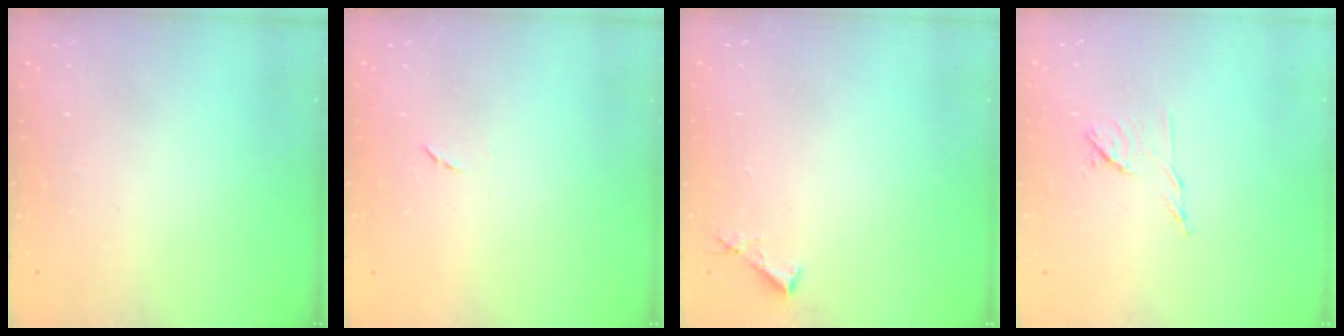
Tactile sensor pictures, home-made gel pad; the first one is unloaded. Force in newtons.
{"total": 4.5, "press": 4.5, "slide": 0.5}
{"total": 3.6, "press": 3.6, "slide": 0.3}
{"total": 7.1, "press": 7.0, "slide": 1.2}